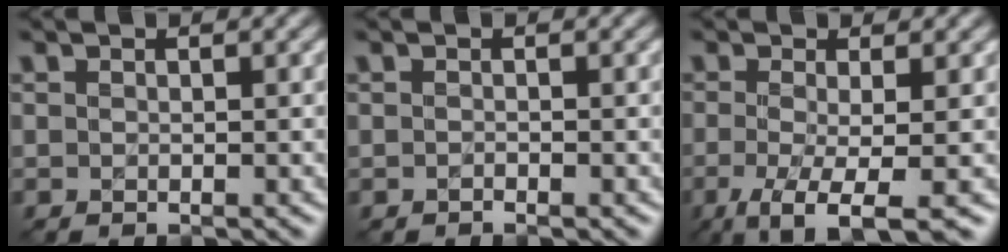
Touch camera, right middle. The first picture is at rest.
{"total": 0.0}
{"total": 5.4, "force": [-1.8, 1.3, 4.9], "torque": [-0.083, -0.009, -0.038]}